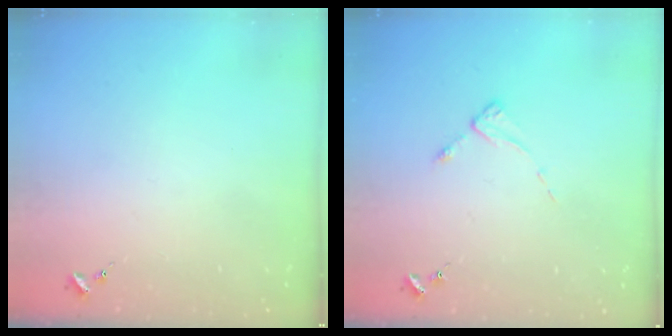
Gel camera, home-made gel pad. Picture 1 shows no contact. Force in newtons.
{"total": 2.2, "press": 2.2, "slide": 0.4}